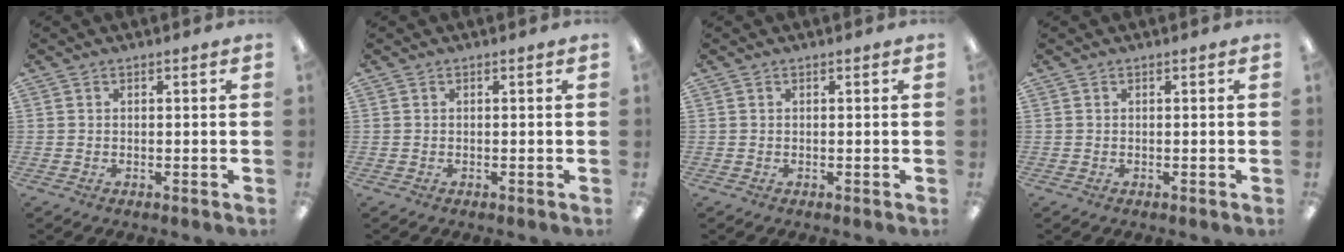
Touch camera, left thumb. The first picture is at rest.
{"total": 0.0}
{"total": 0.0}
{"total": 0.0}